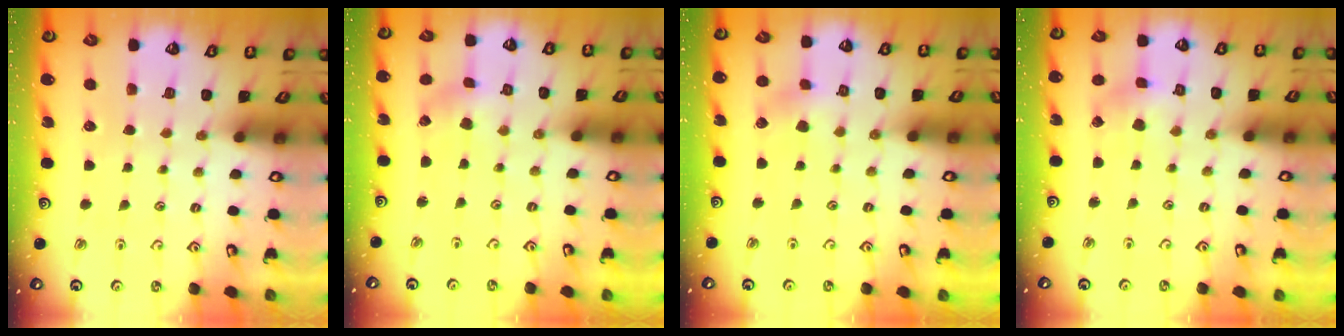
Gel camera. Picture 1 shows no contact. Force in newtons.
{"total": 1.2, "press": 1.2, "slide": 0.2}
{"total": 4.1, "press": 4.1, "slide": 0.3}
{"total": 2.0, "press": 2.0, "slide": 0.3}